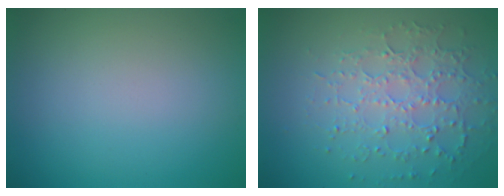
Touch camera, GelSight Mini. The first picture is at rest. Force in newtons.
{"total": 4.5, "press": 3.5, "slide": 2.9}